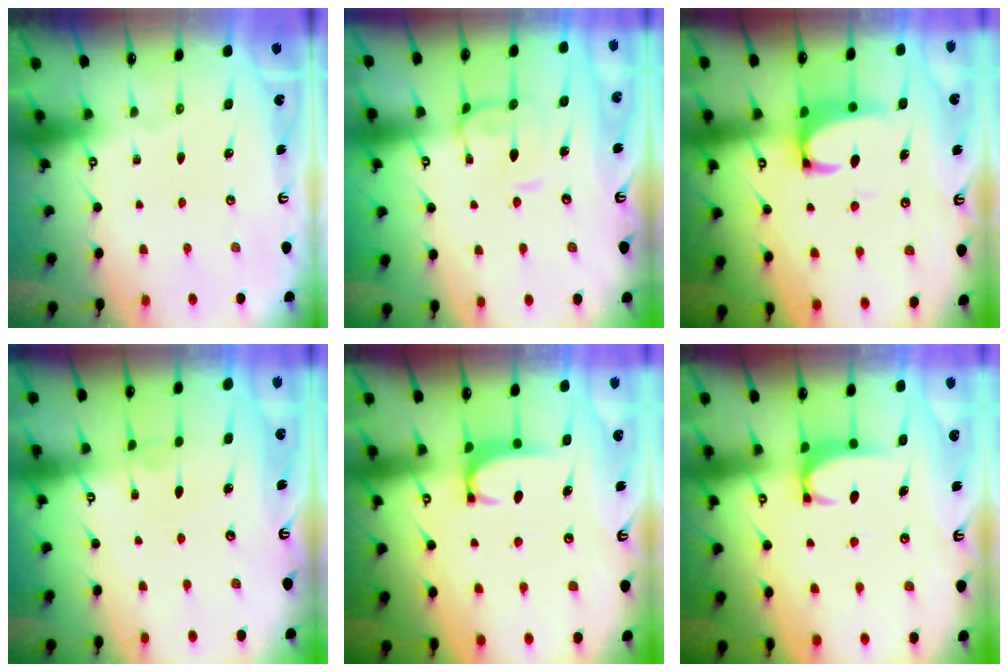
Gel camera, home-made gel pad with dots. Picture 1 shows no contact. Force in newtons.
{"total": 0.8, "press": 0.5, "slide": 0.6}
{"total": 2.5, "press": 2.3, "slide": 0.9}
{"total": 2.9, "press": 2.9, "slide": 0.4}
{"total": 1.6, "press": 1.6, "slide": 0.5}
{"total": 1.9, "press": 1.8, "slide": 0.4}